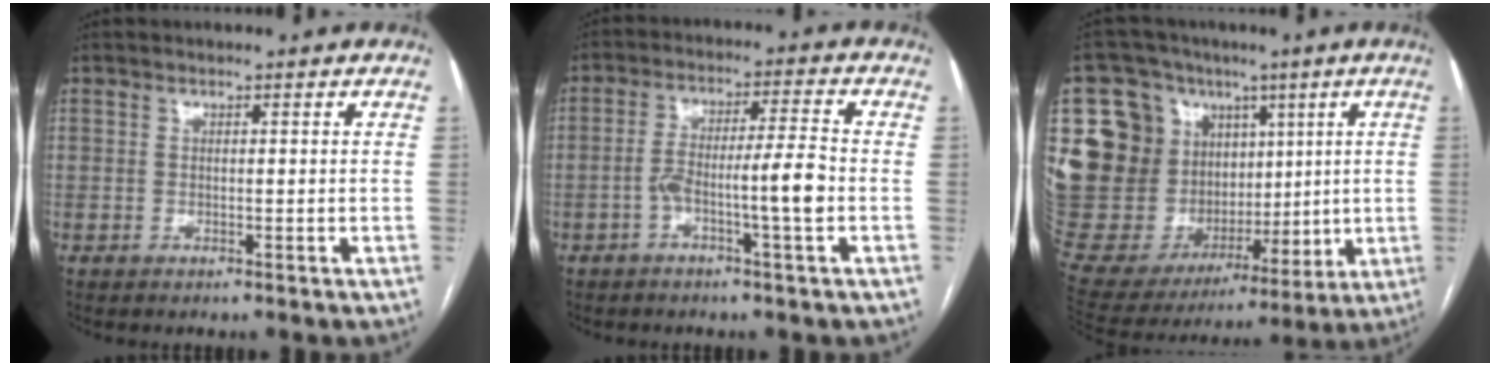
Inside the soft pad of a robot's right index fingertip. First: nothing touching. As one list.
[{"total": 7.6, "force": [-2.4, 0.0, 7.2], "torque": [-0.129, 0.015, -0.040]}, {"total": 29.1, "force": [6.6, 21.6, 18.4], "torque": [-0.393, 0.079, 0.146]}]